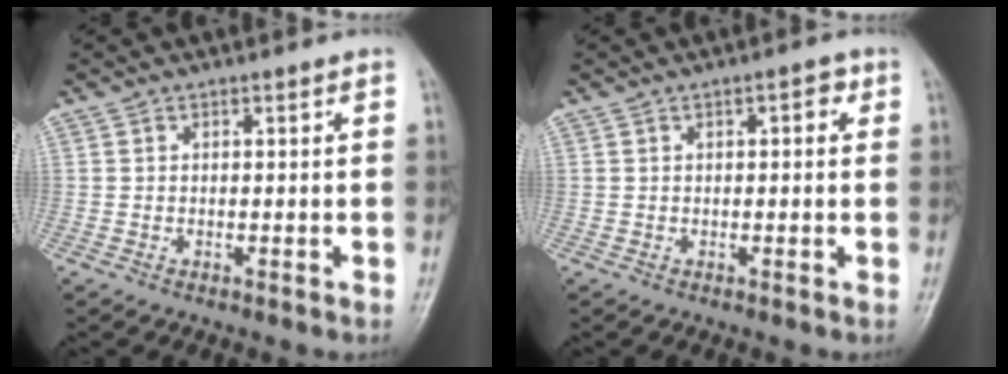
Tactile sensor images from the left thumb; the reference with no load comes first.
{"total": 2.6, "force": [0.9, 1.1, 2.2], "torque": [-0.022, 0.003, 0.007]}